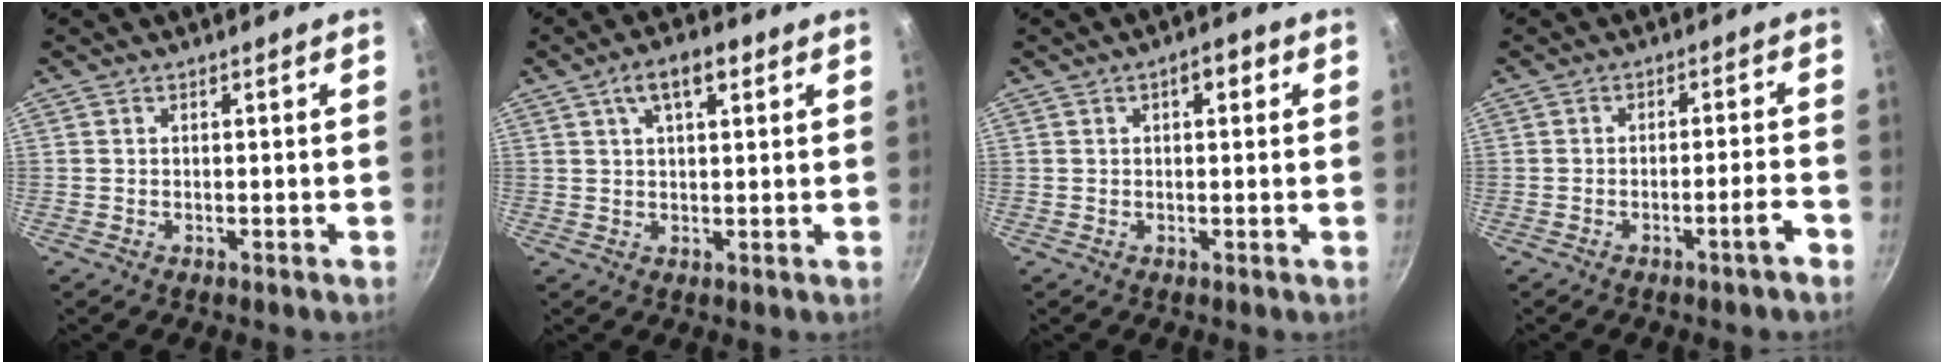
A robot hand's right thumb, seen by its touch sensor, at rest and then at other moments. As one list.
[{"total": 7.0, "force": [3.1, 3.1, 5.5], "torque": [-0.083, 0.007, 0.048]}, {"total": 3.6, "force": [1.2, 1.7, 2.9], "torque": [-0.030, 0.008, 0.012]}, {"total": 3.7, "force": [-2.3, 0.0, 2.9], "torque": [-0.046, 0.022, -0.029]}]